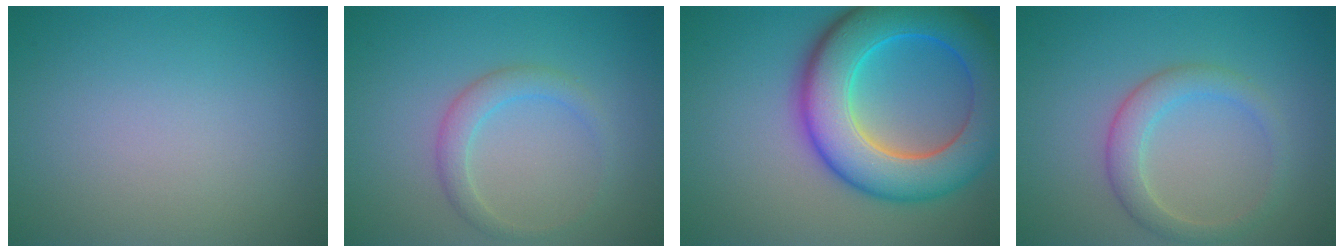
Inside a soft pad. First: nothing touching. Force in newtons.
{"total": 2.1, "press": 2.1, "slide": 0.1}
{"total": 10.8, "press": 10.8, "slide": 0.2}
{"total": 3.0, "press": 3.0, "slide": 0.1}